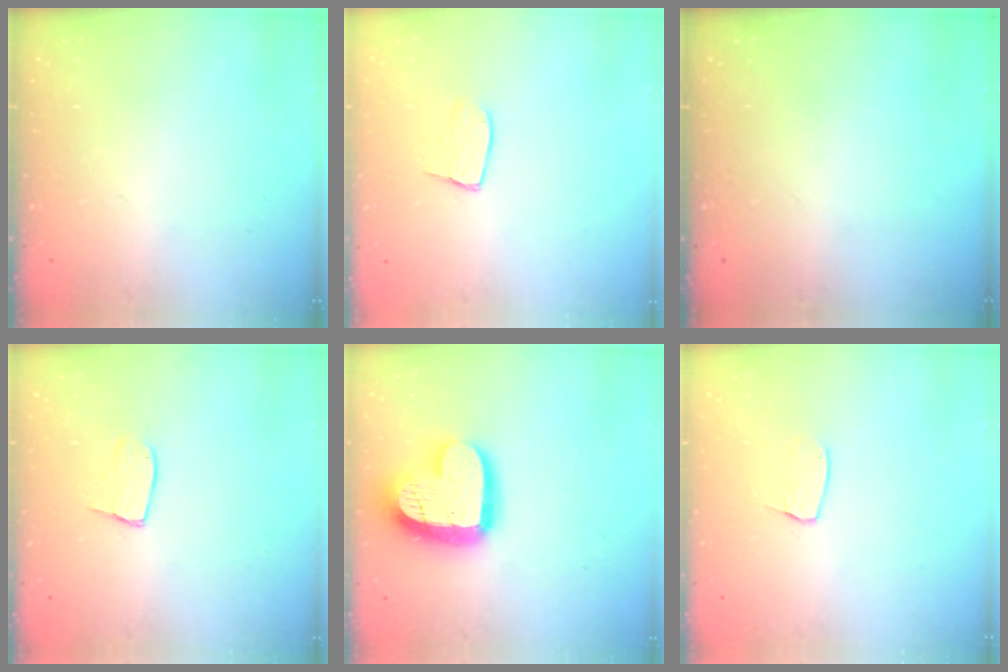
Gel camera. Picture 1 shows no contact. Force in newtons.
{"total": 6.1, "press": 6.1, "slide": 0.5}
{"total": 0.0}
{"total": 6.1, "press": 6.1, "slide": 0.5}
{"total": 19.2, "press": 19.1, "slide": 1.8}
{"total": 5.6, "press": 5.6, "slide": 0.3}